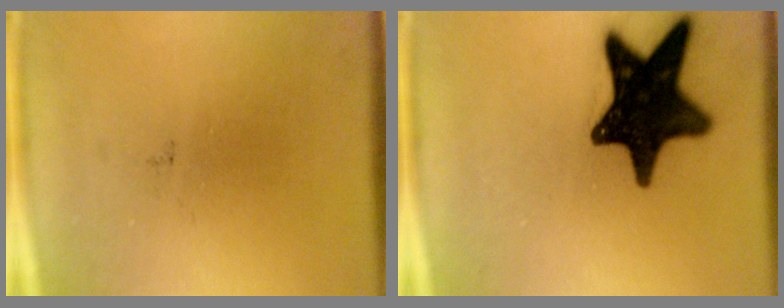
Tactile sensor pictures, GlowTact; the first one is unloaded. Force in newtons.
{"total": 17.5}